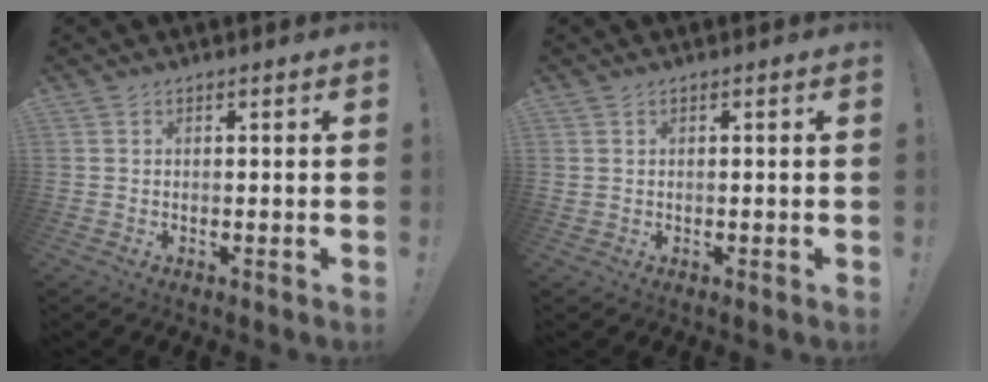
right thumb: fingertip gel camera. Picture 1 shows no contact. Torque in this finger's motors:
{"motor_torque": [0.02, -0.07, -0.04, 0.03, -0.03]}